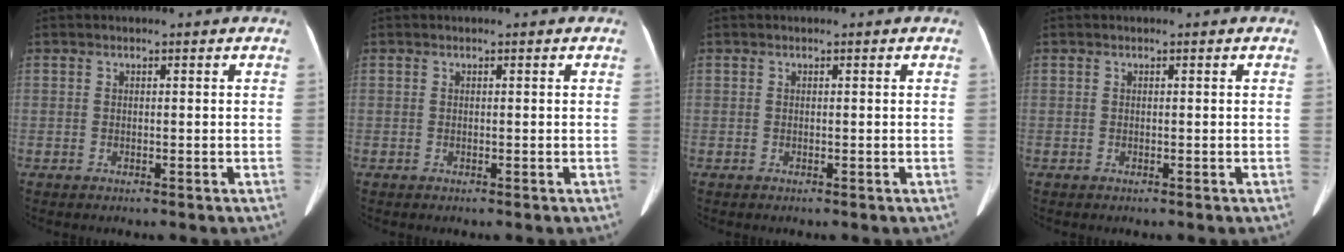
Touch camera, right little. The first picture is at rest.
{"total": 0.0}
{"total": 0.0}
{"total": 0.0}